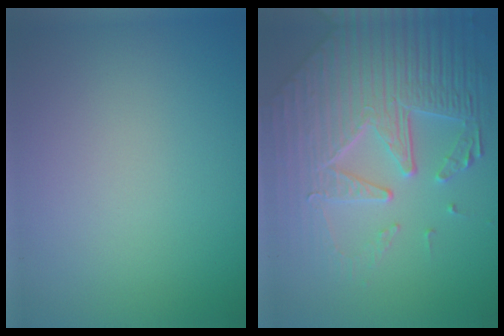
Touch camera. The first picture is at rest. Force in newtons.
{"total": 7.8, "press": 5.9, "slide": 5.0}